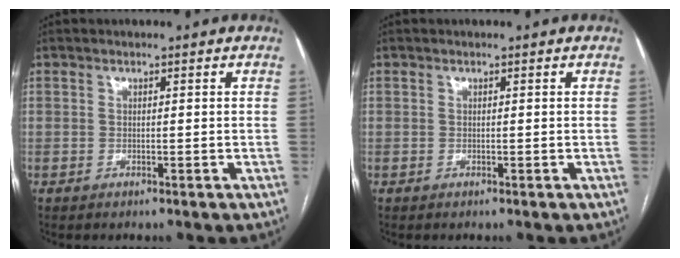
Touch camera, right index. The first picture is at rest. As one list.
[{"total": 0.0}]